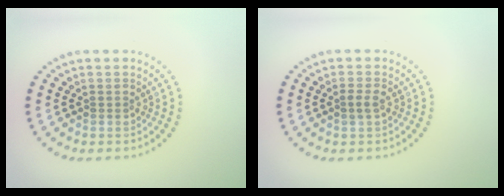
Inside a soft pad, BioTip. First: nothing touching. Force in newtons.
{"total": 1.1, "press": 1.1, "slide": 0.2}